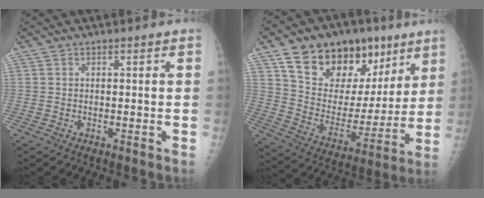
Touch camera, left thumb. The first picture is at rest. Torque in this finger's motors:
{"motor_torque": [1.23, 1.40, 1.32, -1.45, 0.28]}